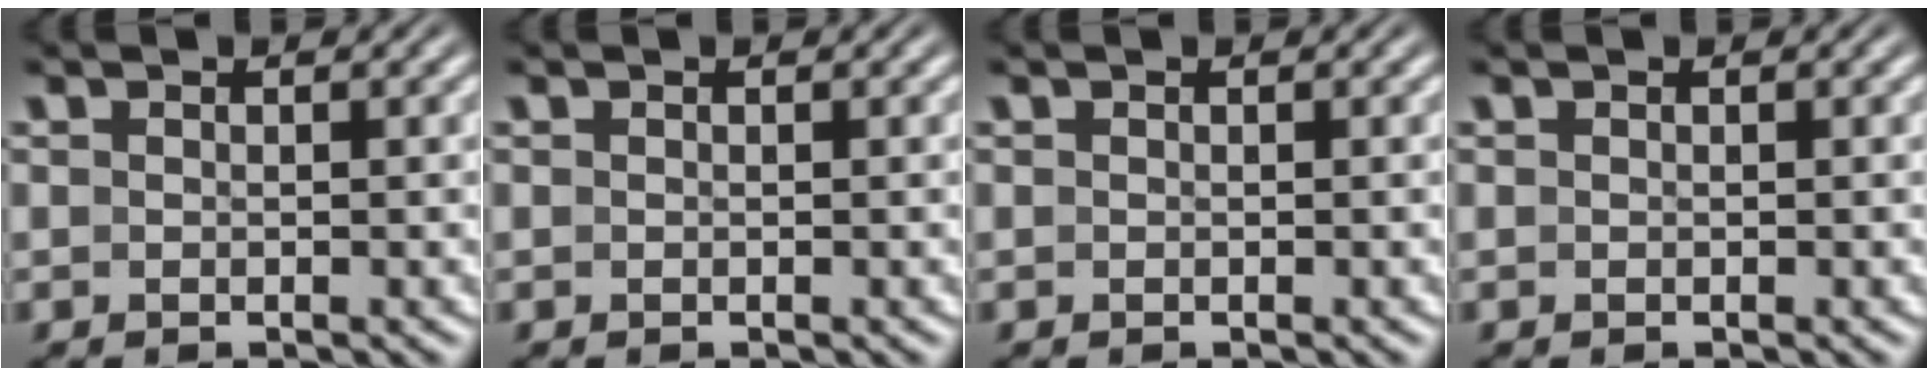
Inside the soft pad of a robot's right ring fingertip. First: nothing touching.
{"total": 0.0}
{"total": 0.0}
{"total": 0.0}